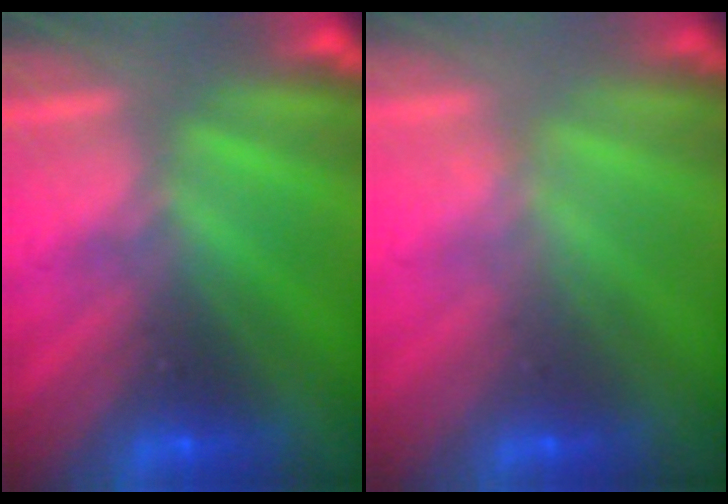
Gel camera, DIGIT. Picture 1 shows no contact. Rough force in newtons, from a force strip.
{"total": 2.0}